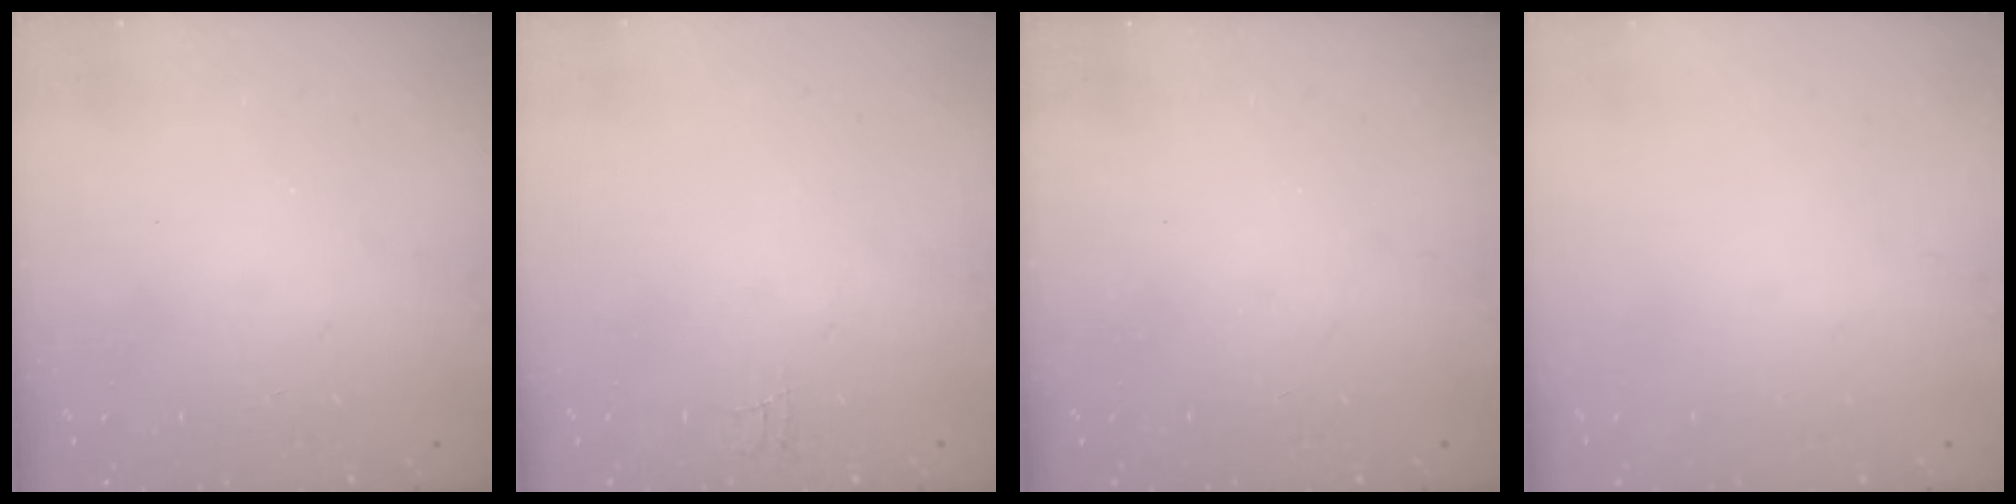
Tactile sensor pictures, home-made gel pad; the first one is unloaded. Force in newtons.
{"total": 2.9, "press": 2.9, "slide": 0.2}
{"total": 0.0}
{"total": 0.0}